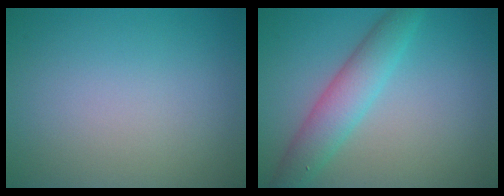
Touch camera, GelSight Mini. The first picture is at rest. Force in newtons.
{"total": 4.4, "press": 4.4, "slide": 0.1}